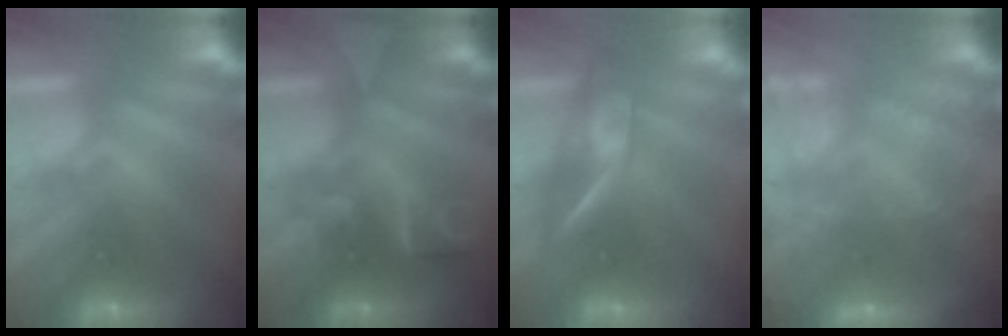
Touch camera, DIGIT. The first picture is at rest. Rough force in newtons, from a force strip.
{"total": 2.2}
{"total": 2.4}
{"total": 8.5}